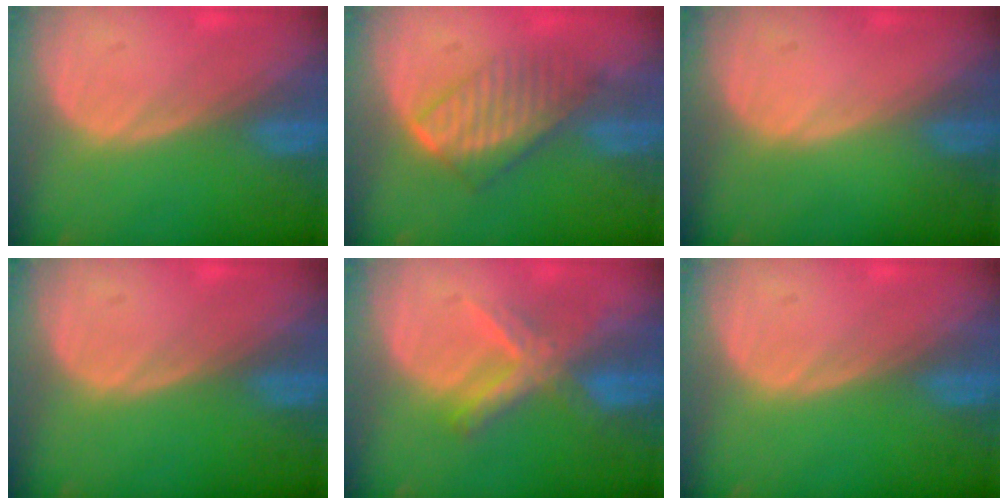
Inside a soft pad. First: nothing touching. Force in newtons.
{"total": 6.4, "press": 6.3, "slide": 1.4}
{"total": 0.0}
{"total": 0.0}
{"total": 6.0, "press": 5.9, "slide": 1.1}
{"total": 0.0}